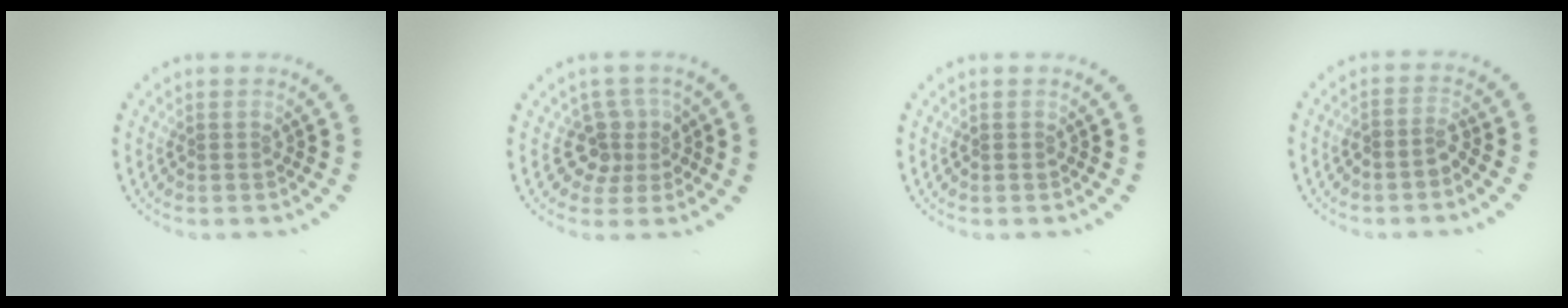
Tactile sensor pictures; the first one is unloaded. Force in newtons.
{"total": 2.7, "press": 2.0, "slide": 1.8}
{"total": 0.0}
{"total": 1.4, "press": 1.1, "slide": 0.9}